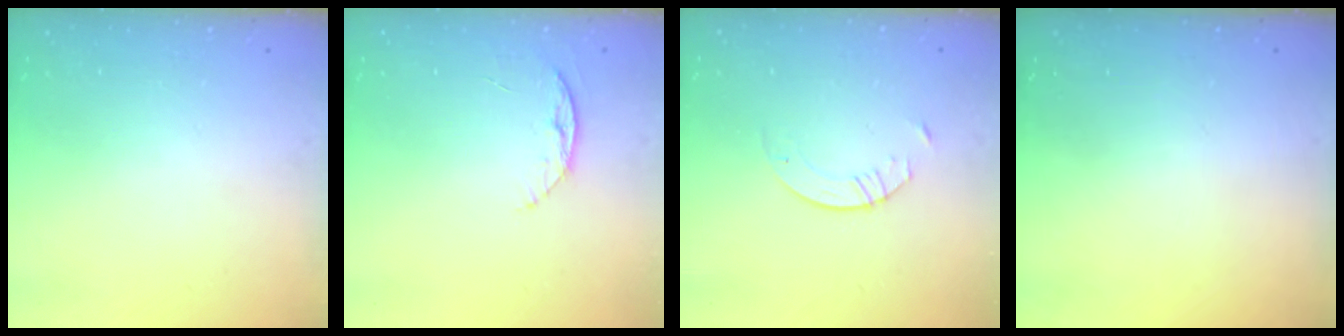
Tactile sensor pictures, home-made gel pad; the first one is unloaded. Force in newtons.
{"total": 5.6, "press": 5.6, "slide": 0.6}
{"total": 2.9, "press": 2.9, "slide": 0.3}
{"total": 0.0}